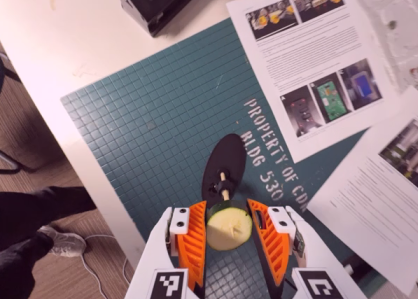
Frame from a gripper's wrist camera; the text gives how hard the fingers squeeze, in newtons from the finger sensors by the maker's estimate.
{"total": 11.7, "left": 12.4, "right": 10.9}